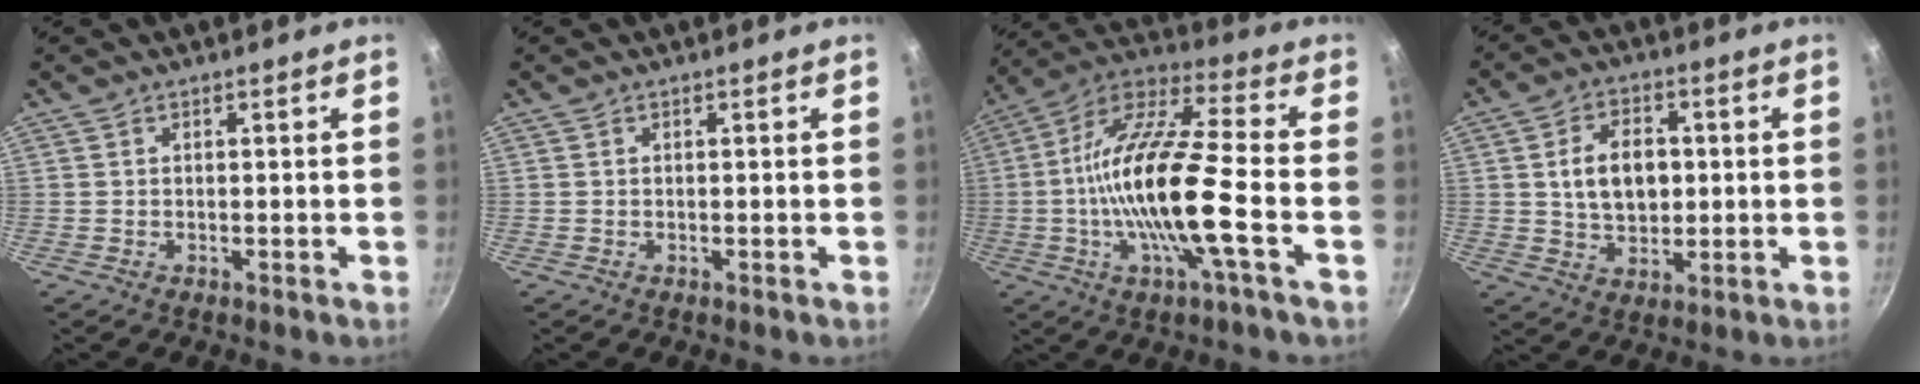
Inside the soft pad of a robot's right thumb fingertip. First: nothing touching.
{"total": 0.0}
{"total": 19.1, "force": [-3.5, 3.5, 18.4], "torque": [-0.347, 0.029, -0.084]}
{"total": 9.8, "force": [0.9, 6.7, 7.2], "torque": [-0.099, 0.002, 0.016]}